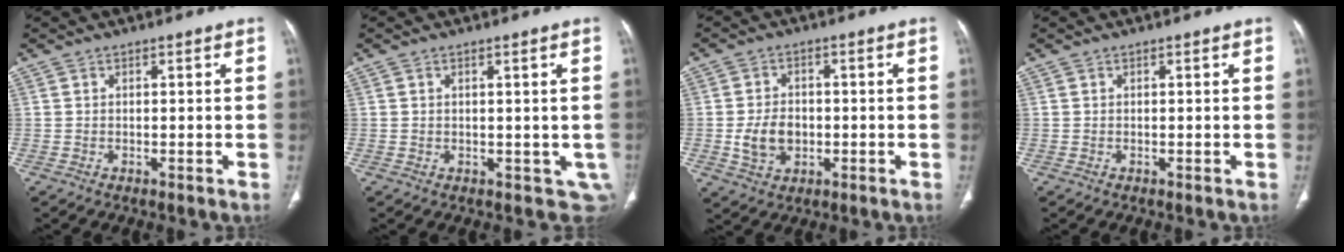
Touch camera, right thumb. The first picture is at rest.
{"total": 4.8, "force": [0.6, 3.0, 3.7], "torque": [-0.028, -0.011, 0.019]}
{"total": 6.7, "force": [-1.1, 4.9, 4.4], "torque": [-0.066, 0.007, -0.014]}
{"total": 0.0}